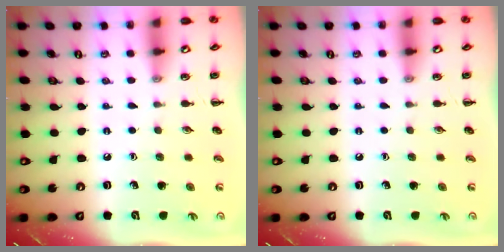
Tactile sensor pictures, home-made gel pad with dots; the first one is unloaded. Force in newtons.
{"total": 0.0}